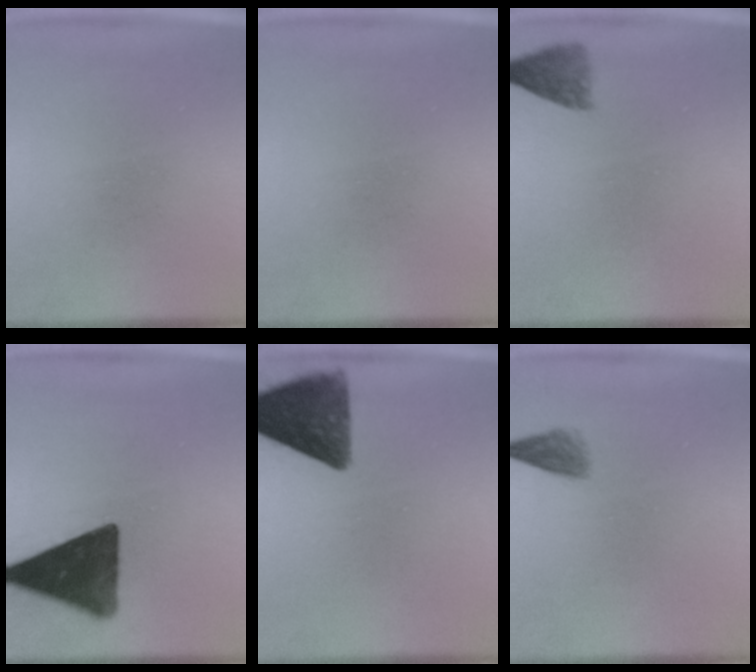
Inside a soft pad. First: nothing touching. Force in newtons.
{"total": 0.0}
{"total": 3.0}
{"total": 14.5}
{"total": 11.8}
{"total": 2.0}